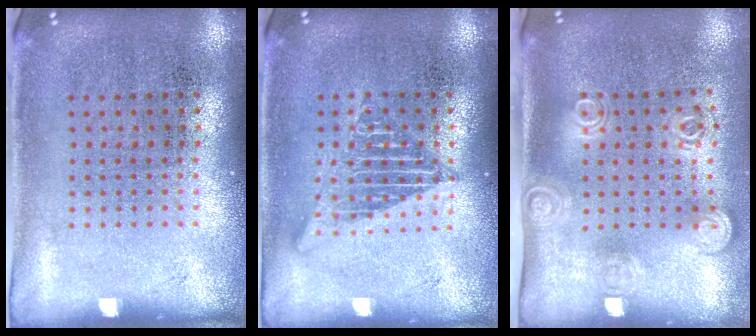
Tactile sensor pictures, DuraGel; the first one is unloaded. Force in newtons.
{"total": 2.6, "press": 2.5, "slide": 0.3}
{"total": 1.8, "press": 1.3, "slide": 1.3}